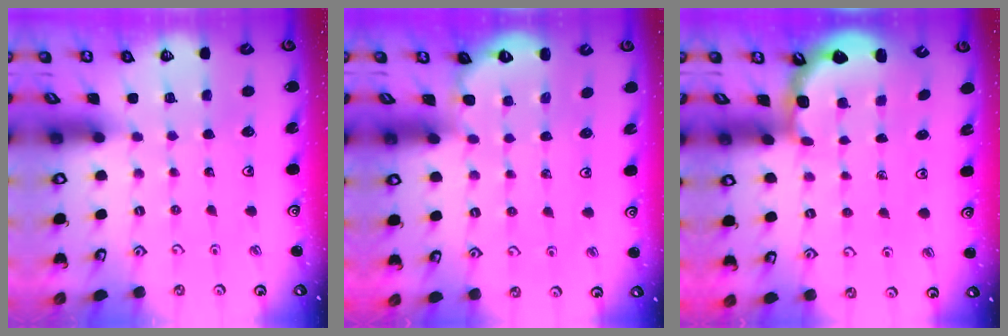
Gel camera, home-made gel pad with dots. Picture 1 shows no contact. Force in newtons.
{"total": 2.4, "press": 2.3, "slide": 0.7}
{"total": 2.4, "press": 2.1, "slide": 1.3}